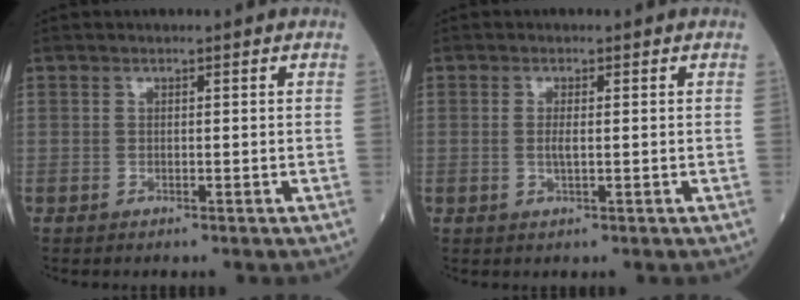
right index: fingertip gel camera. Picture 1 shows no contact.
{"total": 1.6, "force": [0.1, 0.2, 1.6], "torque": [-0.038, -0.001, 0.004]}